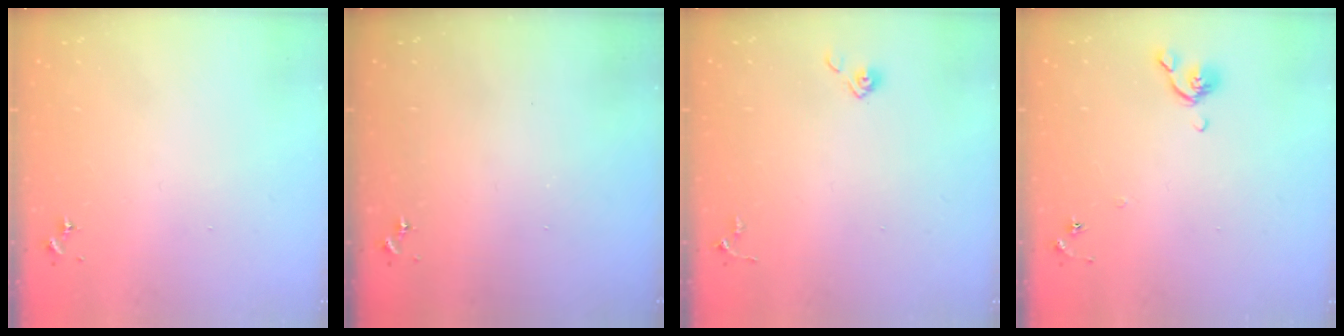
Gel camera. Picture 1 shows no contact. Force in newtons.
{"total": 0.0}
{"total": 4.0, "press": 4.0, "slide": 0.4}
{"total": 5.4, "press": 5.3, "slide": 1.1}